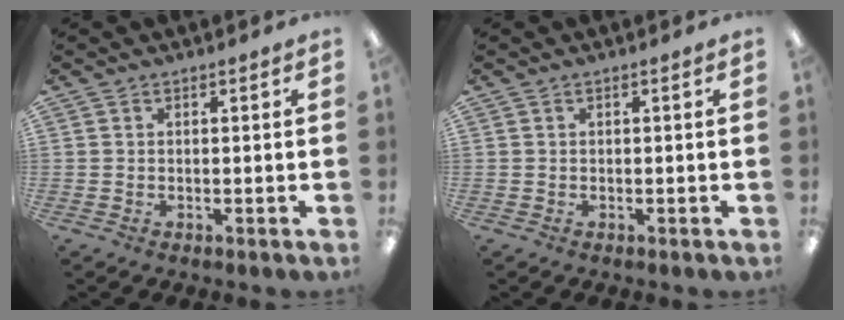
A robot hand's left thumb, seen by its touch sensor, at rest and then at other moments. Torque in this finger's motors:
{"motor_torque": [-0.05, 0.05, 0.00, 0.00, 0.00]}